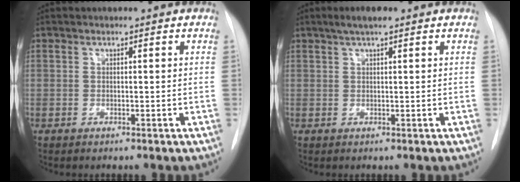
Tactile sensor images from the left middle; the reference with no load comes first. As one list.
[{"total": 2.9, "force": [1.9, 0.5, 2.2], "torque": [-0.043, 0.010, 0.033]}]